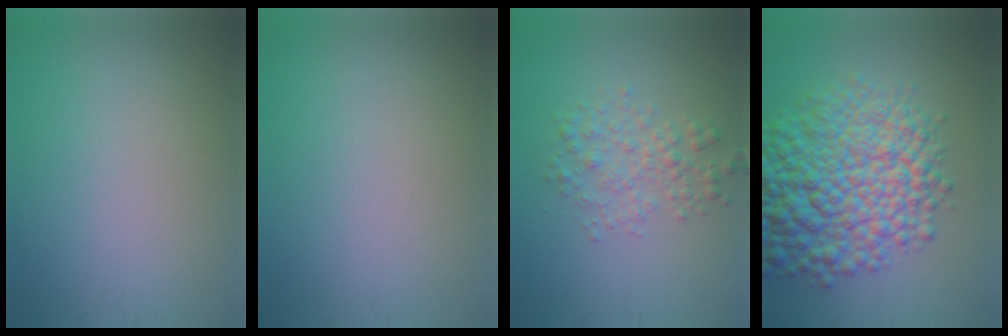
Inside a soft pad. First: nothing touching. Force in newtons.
{"total": 0.0}
{"total": 2.8, "press": 2.8, "slide": 0.0}
{"total": 11.7, "press": 11.7, "slide": 0.4}